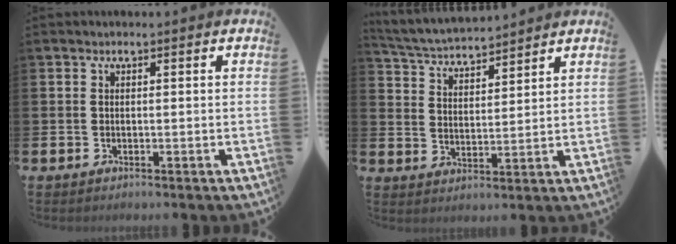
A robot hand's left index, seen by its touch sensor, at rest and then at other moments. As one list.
[{"total": 4.5, "force": [4.4, 0.4, 0.4], "torque": [-0.030, -0.032, 0.076]}]